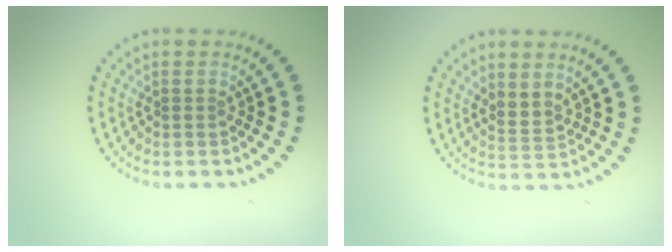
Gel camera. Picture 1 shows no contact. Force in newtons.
{"total": 1.8, "press": 1.3, "slide": 1.3}